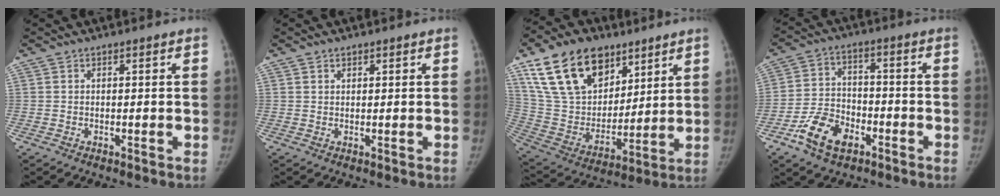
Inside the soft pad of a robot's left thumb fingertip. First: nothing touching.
{"total": 0.9, "force": [0.6, 0.6, 0.1], "torque": [0.006, -0.003, 0.008]}
{"total": 22.9, "force": [13.3, 14.2, 12.0], "torque": [-0.192, -0.035, 0.249]}
{"total": 10.4, "force": [-5.6, 6.6, 5.8], "torque": [-0.091, 0.025, -0.103]}